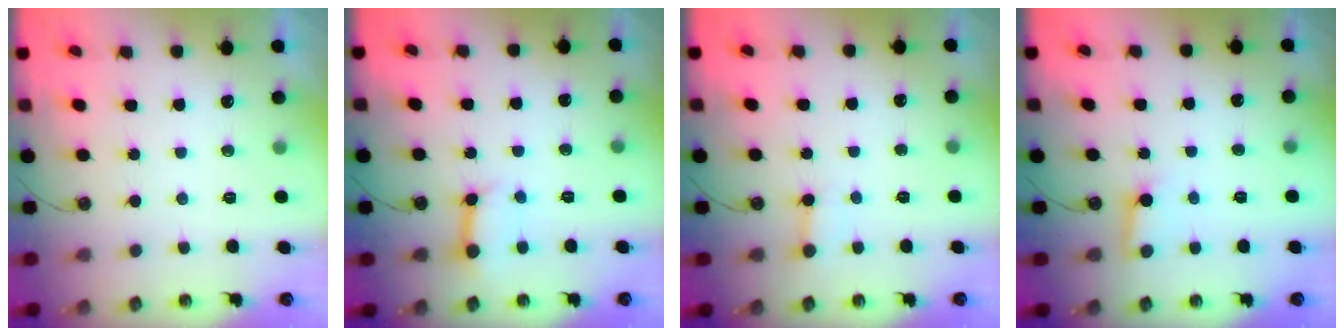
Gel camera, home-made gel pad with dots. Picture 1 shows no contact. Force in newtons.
{"total": 8.2, "press": 8.1, "slide": 0.9}
{"total": 2.5, "press": 2.5, "slide": 0.4}
{"total": 3.6, "press": 3.6, "slide": 0.3}